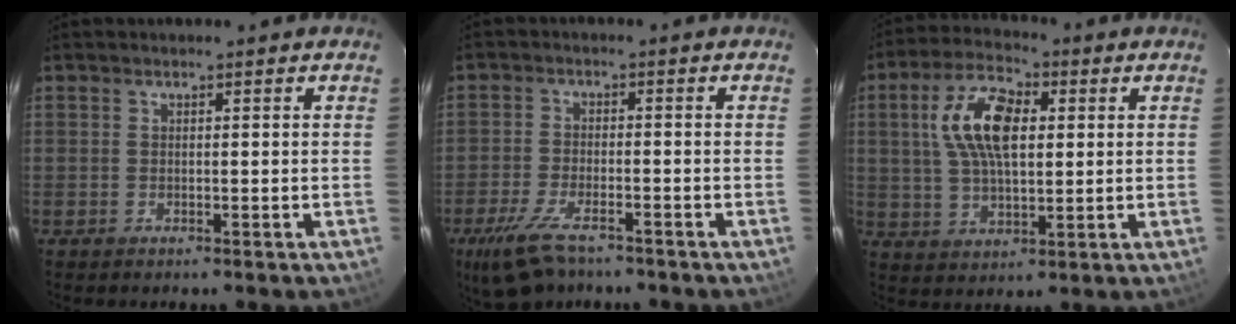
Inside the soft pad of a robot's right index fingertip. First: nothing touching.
{"total": 9.0, "force": [-6.4, 3.3, 5.3], "torque": [-0.133, -0.022, -0.120]}
{"total": 12.5, "force": [2.7, 6.1, 10.5], "torque": [-0.204, 0.021, 0.052]}